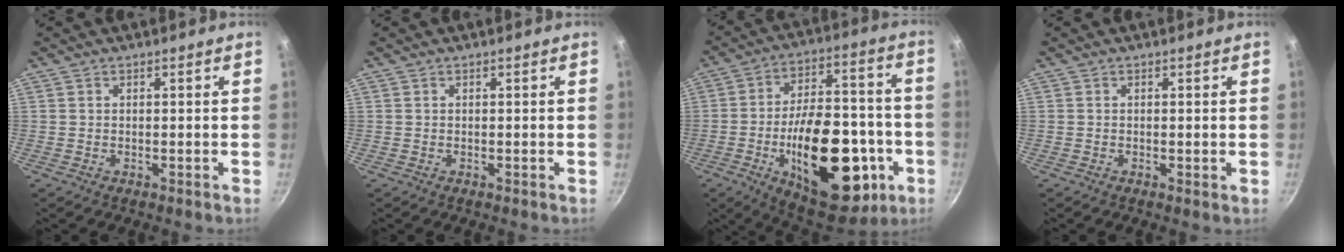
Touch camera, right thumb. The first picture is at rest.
{"total": 0.0}
{"total": 28.6, "force": [-8.4, 14.7, 23.1], "torque": [-0.303, 0.042, -0.106]}
{"total": 0.6, "force": [0.0, 0.1, 0.6], "torque": [-0.009, -0.002, -0.002]}